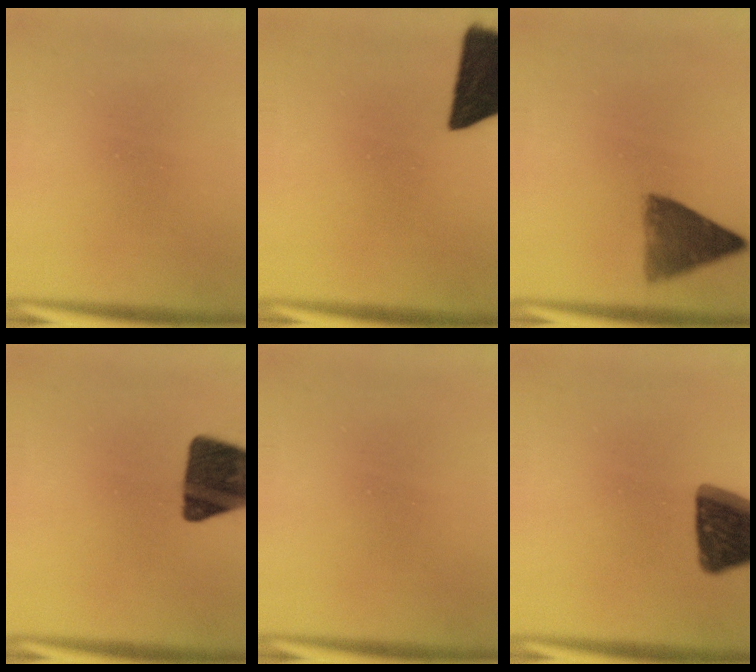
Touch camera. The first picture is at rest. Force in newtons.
{"total": 18.0}
{"total": 6.7}
{"total": 14.3}
{"total": 0.0}
{"total": 14.4}